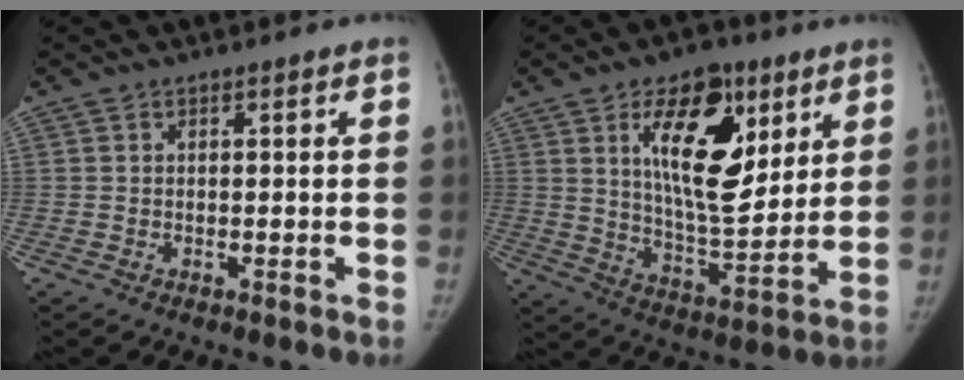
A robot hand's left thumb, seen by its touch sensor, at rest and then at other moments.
{"total": 18.6, "force": [7.7, 9.1, 14.3], "torque": [-0.175, -0.048, 0.132]}